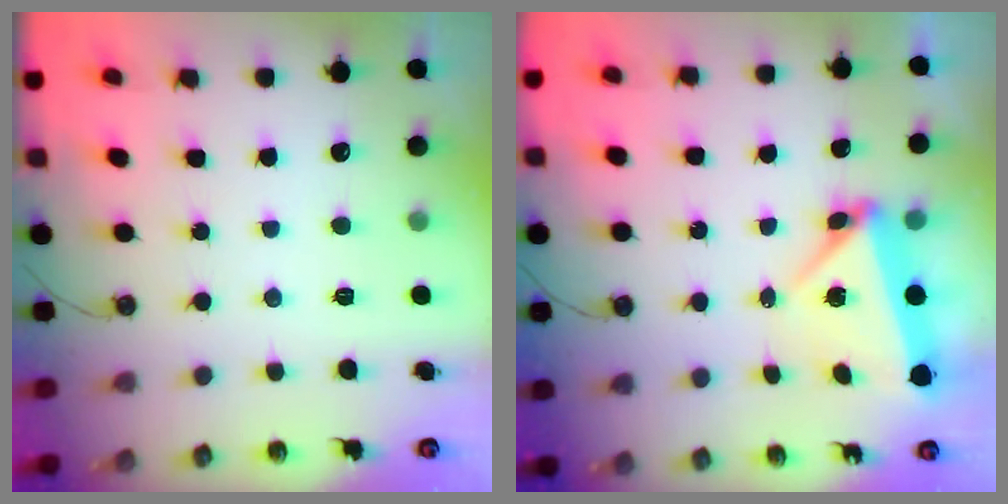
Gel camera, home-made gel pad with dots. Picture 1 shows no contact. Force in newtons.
{"total": 5.9, "press": 5.8, "slide": 1.0}